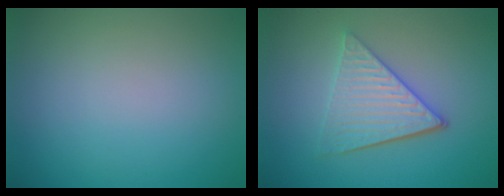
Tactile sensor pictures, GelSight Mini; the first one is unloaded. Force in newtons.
{"total": 4.5, "press": 3.5, "slide": 2.8}